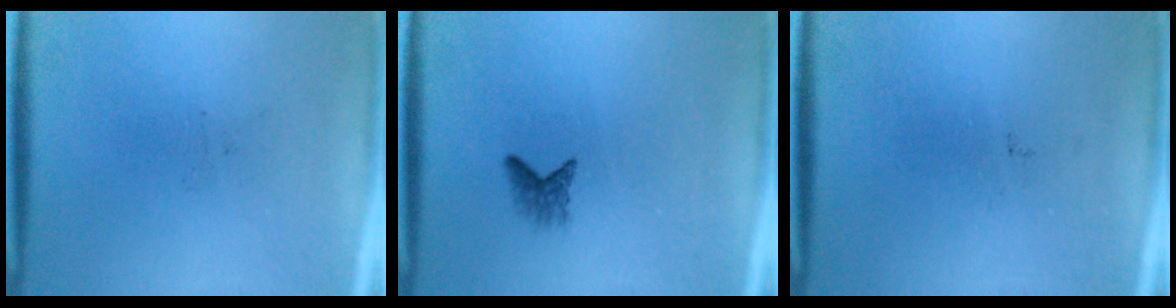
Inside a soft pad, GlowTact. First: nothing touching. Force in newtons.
{"total": 1.6}
{"total": 0.0}